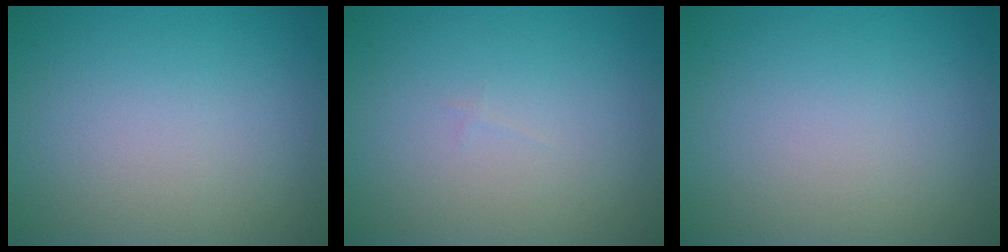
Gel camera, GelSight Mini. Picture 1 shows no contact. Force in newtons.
{"total": 0.0}
{"total": 0.0}